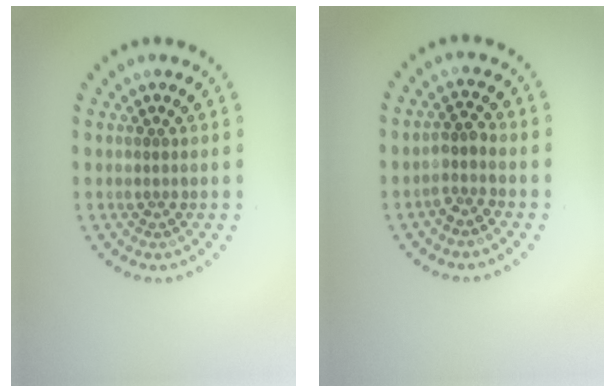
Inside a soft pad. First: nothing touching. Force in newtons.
{"total": 1.7, "press": 1.5, "slide": 1.0}